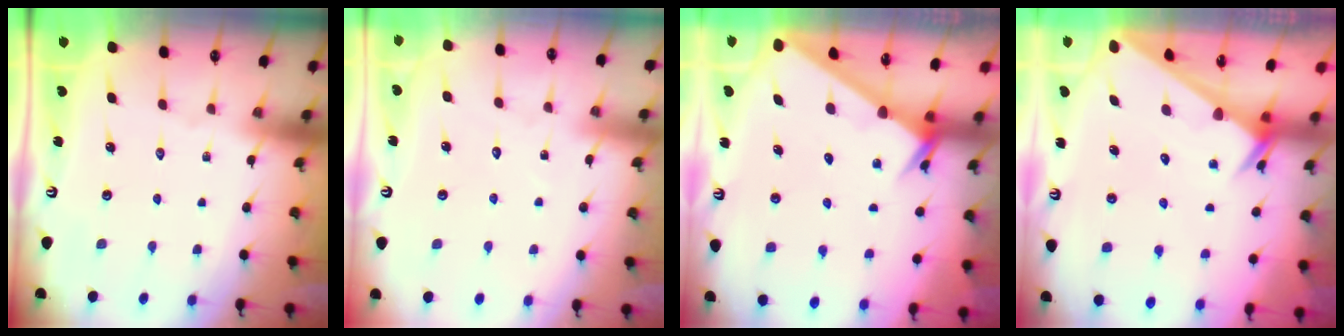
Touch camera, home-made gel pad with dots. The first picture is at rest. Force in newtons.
{"total": 5.1, "press": 5.1, "slide": 0.4}
{"total": 2.3, "press": 2.3, "slide": 0.2}
{"total": 2.3, "press": 2.3, "slide": 0.1}